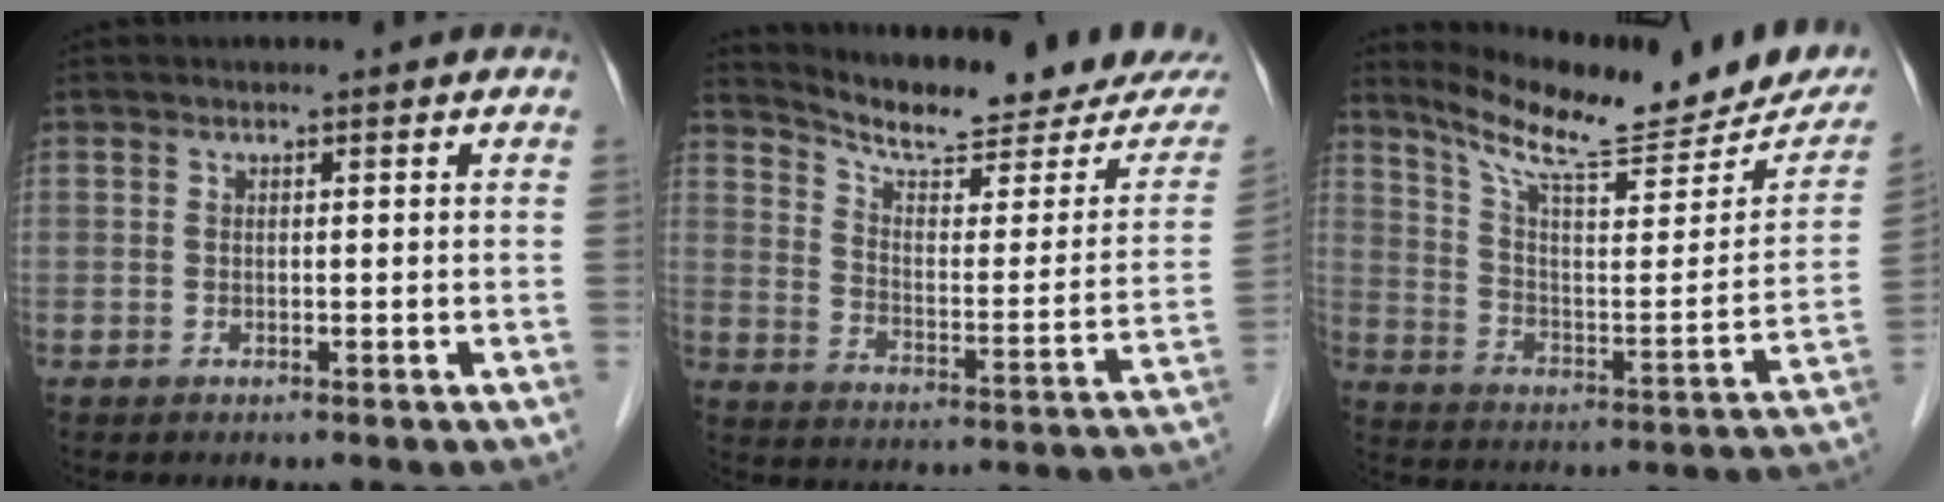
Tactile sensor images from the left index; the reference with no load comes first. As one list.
[{"total": 18.5, "force": [17.3, 1.4, 6.5], "torque": [-0.095, -0.061, 0.237]}, {"total": 20.4, "force": [17.8, 3.3, 9.4], "torque": [-0.139, -0.038, 0.257]}]